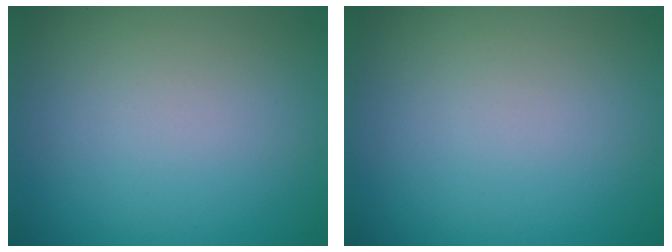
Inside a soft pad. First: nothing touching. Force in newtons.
{"total": 0.0}